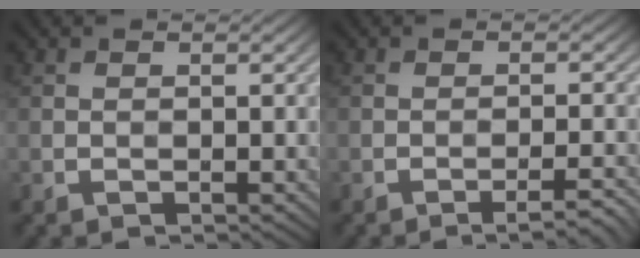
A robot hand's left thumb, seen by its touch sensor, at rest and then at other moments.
{"total": 3.2, "force": [-2.2, 0.3, 2.3], "torque": [-0.034, 0.011, -0.039]}